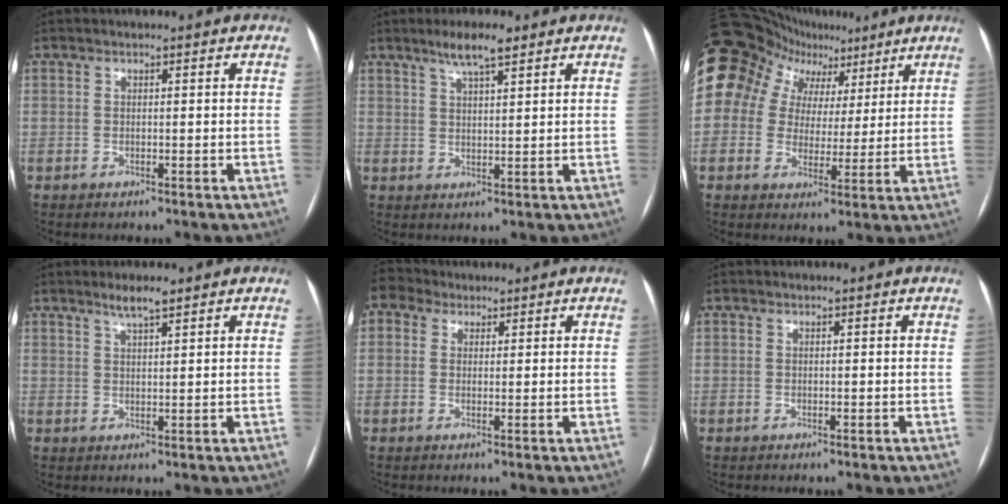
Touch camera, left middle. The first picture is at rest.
{"total": 5.2, "force": [3.7, 0.6, 3.7], "torque": [-0.069, 0.006, 0.065]}
{"total": 14.5, "force": [7.9, 11.4, 4.4], "torque": [-0.084, 0.059, 0.122]}
{"total": 3.1, "force": [2.4, 0.2, 2.0], "torque": [-0.043, 0.002, 0.045]}
{"total": 2.8, "force": [2.0, 2.0, 0.1], "torque": [-0.005, 0.019, 0.035]}
{"total": 0.0}